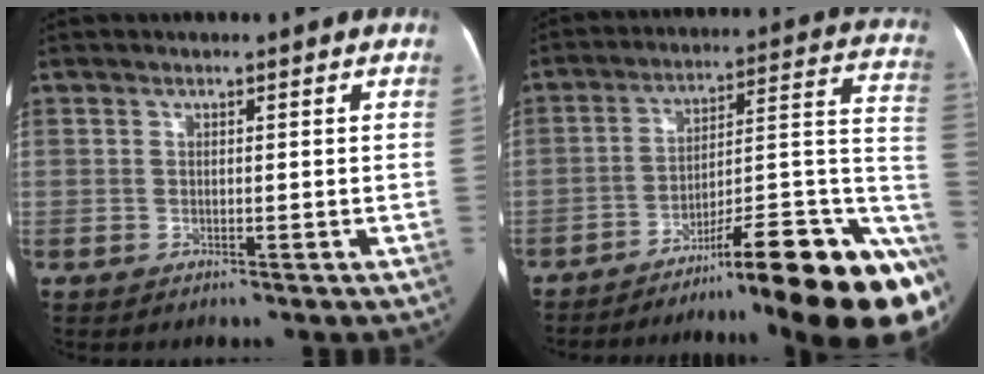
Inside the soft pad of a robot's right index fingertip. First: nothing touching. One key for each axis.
{"total": 25.9, "fx": -16.6, "fy": 2.0, "fz": 19.8, "tx": -0.162, "ty": 0.024, "tz": -0.240}